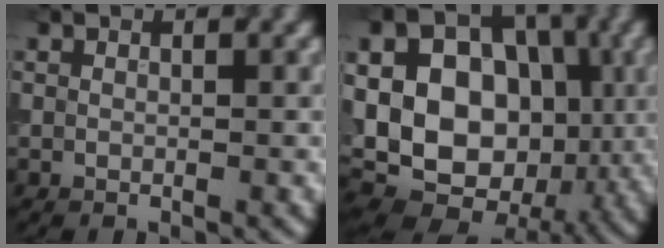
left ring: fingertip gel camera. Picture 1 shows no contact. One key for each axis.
{"total": 17.4, "fx": 1.0, "fy": 13.5, "fz": 10.9, "tx": -0.189, "ty": 0.017, "tz": 0.012}